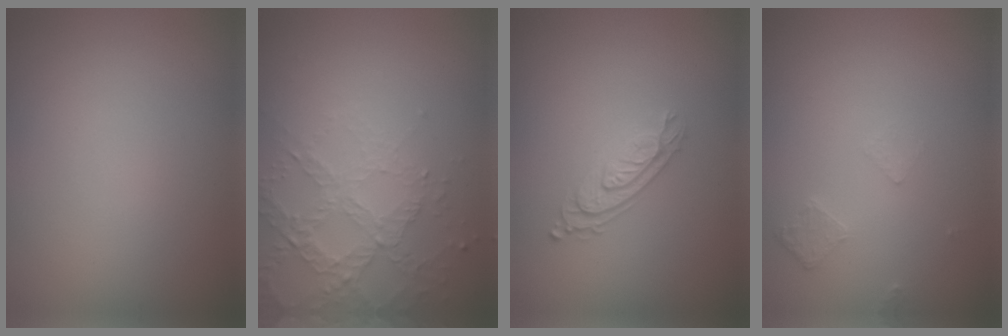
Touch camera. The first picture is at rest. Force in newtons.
{"total": 4.2, "press": 3.2, "slide": 2.8}
{"total": 2.8, "press": 2.2, "slide": 1.7}
{"total": 0.8, "press": 0.6, "slide": 0.5}